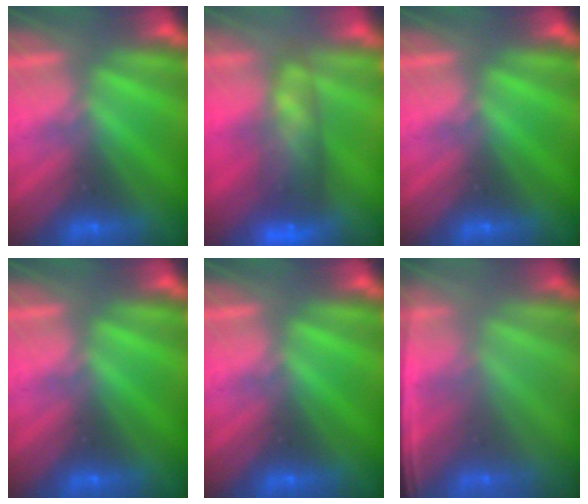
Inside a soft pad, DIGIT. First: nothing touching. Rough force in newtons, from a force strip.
{"total": 6.3}
{"total": 0.0}
{"total": 0.0}
{"total": 0.0}
{"total": 1.3}